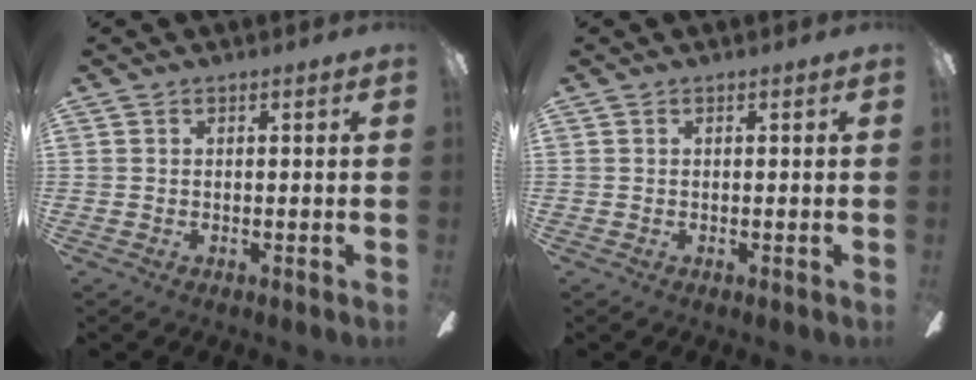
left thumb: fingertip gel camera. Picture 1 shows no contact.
{"total": 0.0}